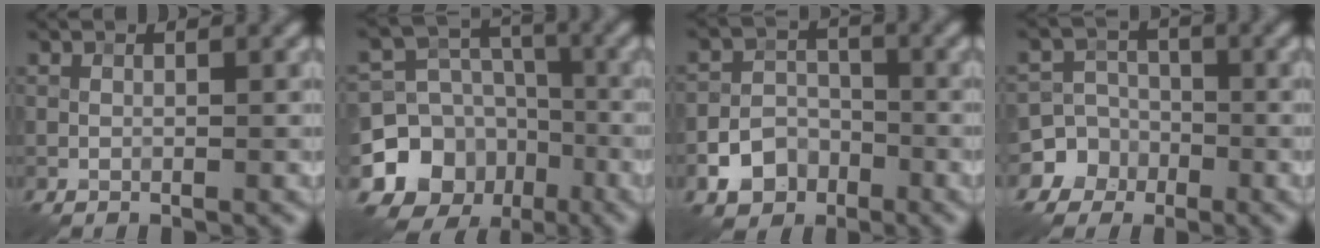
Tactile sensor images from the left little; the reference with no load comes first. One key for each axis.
{"total": 13.2, "fx": -6.3, "fy": 11.1, "fz": 3.0, "tx": -0.067, "ty": -0.038, "tz": -0.115}
{"total": 4.3, "fx": -2.4, "fy": 3.2, "fz": 1.5, "tx": -0.007, "ty": -0.001, "tz": -0.046}
{"total": 6.7, "fx": -3.0, "fy": 6.0, "fz": 0.1, "tx": 0.014, "ty": -0.002, "tz": -0.073}